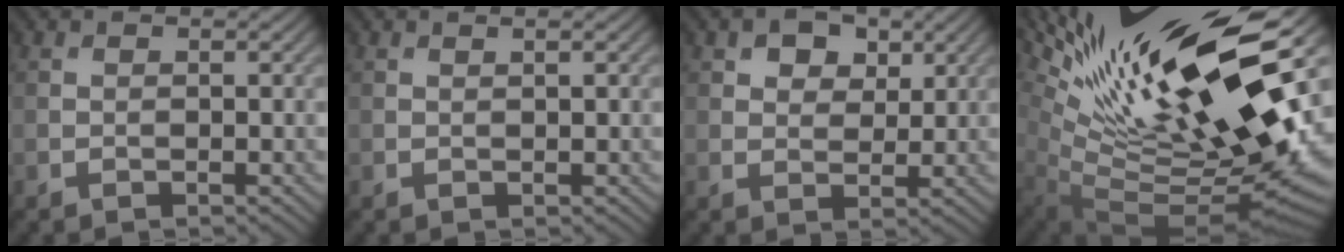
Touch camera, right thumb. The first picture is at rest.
{"total": 0.5, "force": [0.3, 0.0, 0.4], "torque": [-0.008, 0.004, 0.005]}
{"total": 4.7, "force": [2.5, 3.0, 2.5], "torque": [-0.040, -0.007, 0.039]}
{"total": 20.5, "force": [6.5, 7.2, 18.1], "torque": [-0.291, 0.020, 0.113]}